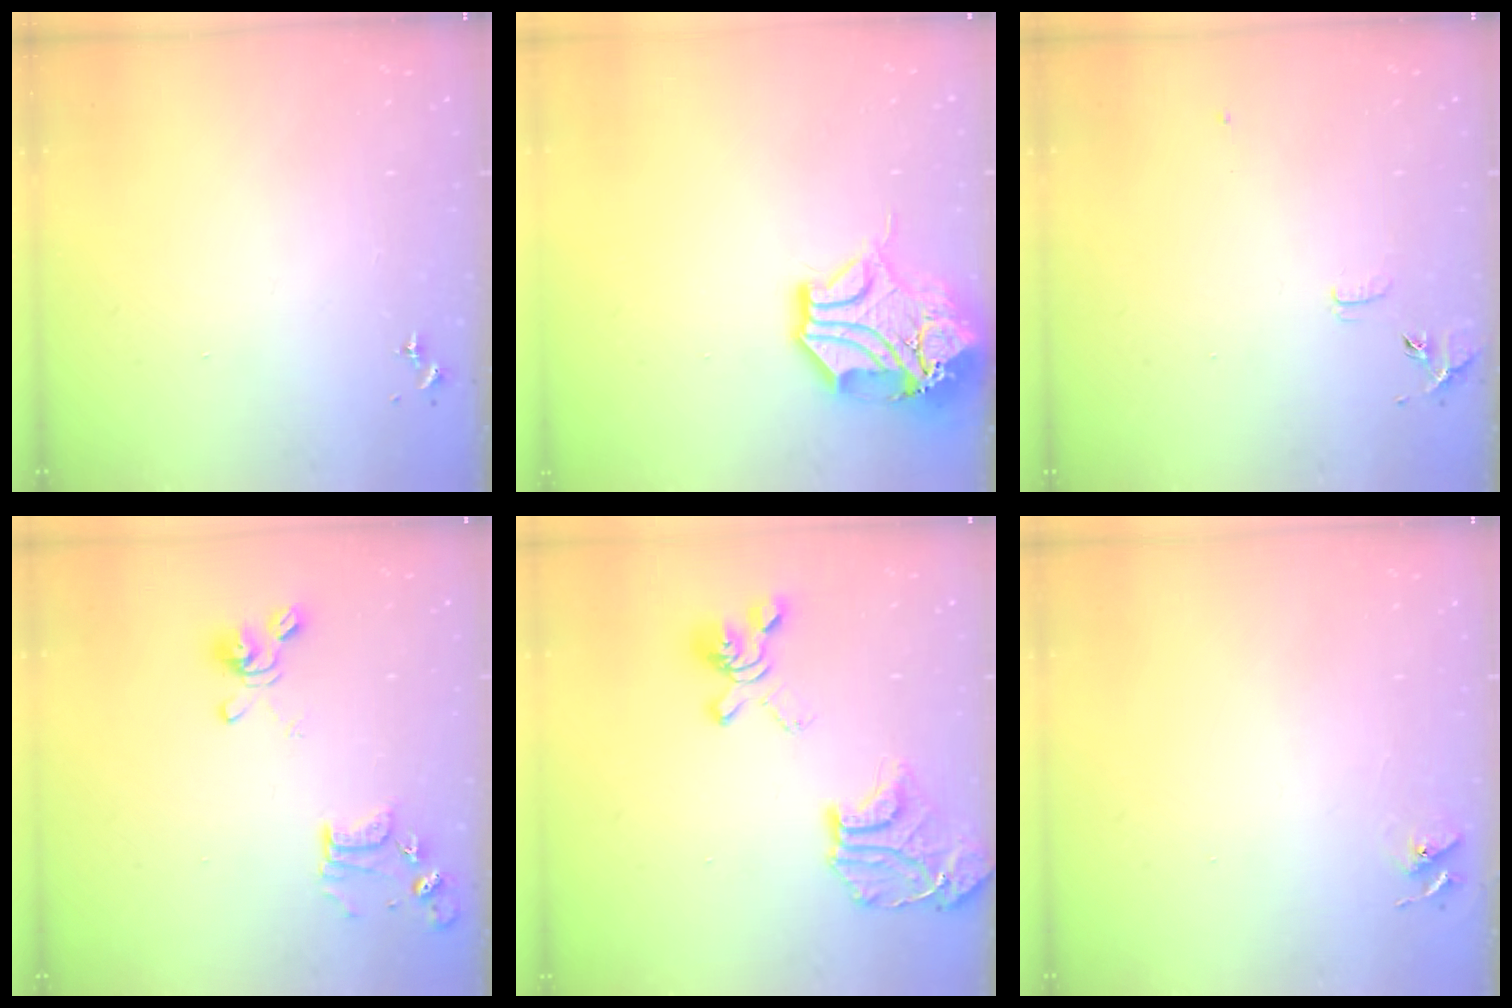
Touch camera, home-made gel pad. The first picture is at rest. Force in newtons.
{"total": 15.9, "press": 15.7, "slide": 2.2}
{"total": 6.9, "press": 6.9, "slide": 0.6}
{"total": 13.1, "press": 13.0, "slide": 1.3}
{"total": 20.9, "press": 20.8, "slide": 2.0}
{"total": 5.8, "press": 5.8, "slide": 0.7}